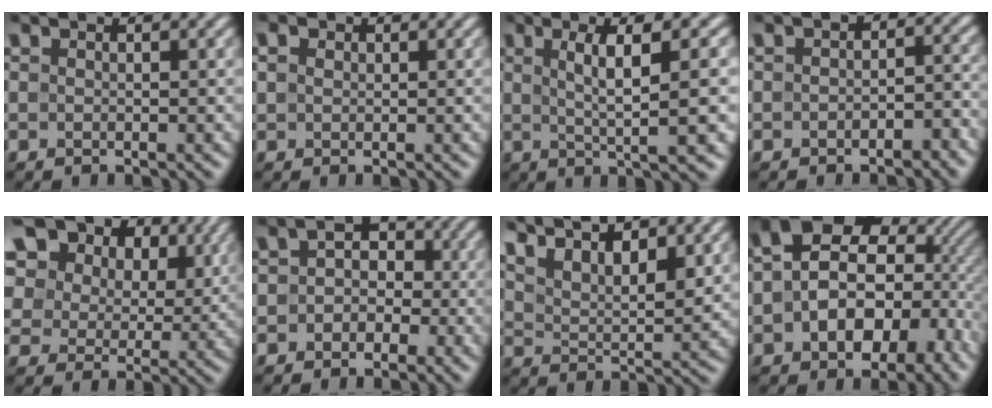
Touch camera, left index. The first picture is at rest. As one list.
[{"total": 1.4, "force": [0.6, 1.0, 0.6], "torque": [-0.015, 0.004, 0.008]}, {"total": 7.3, "force": [1.4, 1.5, 7.0], "torque": [-0.098, 0.009, 0.022]}, {"total": 3.4, "force": [-1.5, 2.2, 2.1], "torque": [-0.016, 0.005, -0.029]}, {"total": 16.5, "force": [9.0, 11.0, 8.4], "torque": [-0.197, 0.038, 0.171]}, {"total": 3.0, "force": [-1.0, 2.4, 1.5], "torque": [-0.005, 0.011, -0.025]}, {"total": 9.2, "force": [6.3, 3.6, 5.6], "torque": [-0.101, 0.024, 0.098]}, {"total": 15.3, "force": [-0.4, 10.7, 10.9], "torque": [-0.158, -0.018, 0.007]}]